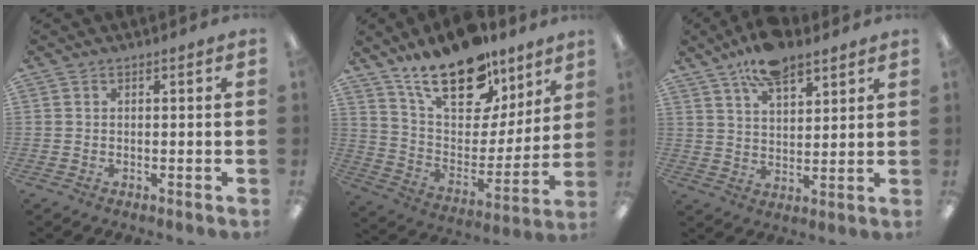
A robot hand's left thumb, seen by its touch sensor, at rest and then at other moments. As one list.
[{"total": 22.1, "force": [15.9, 10.2, 11.6], "torque": [-0.188, -0.101, 0.281]}, {"total": 10.4, "force": [7.9, 4.1, 5.5], "torque": [-0.093, -0.036, 0.140]}]